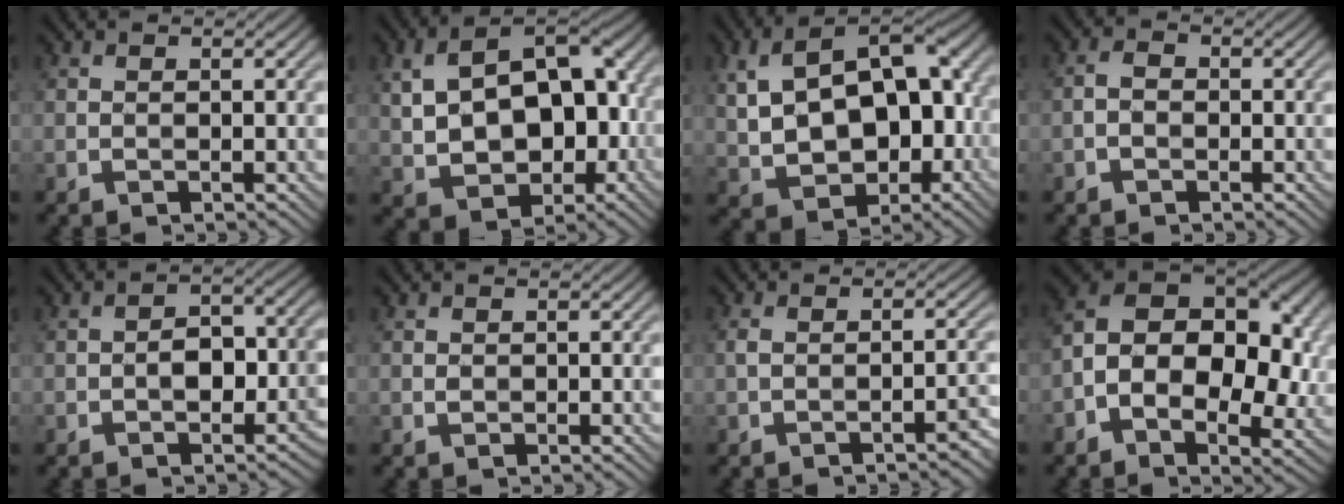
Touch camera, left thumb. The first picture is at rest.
{"total": 14.5, "force": [0.5, 9.3, 11.0], "torque": [-0.196, -0.004, 0.017]}
{"total": 15.7, "force": [1.1, 9.8, 12.2], "torque": [-0.220, -0.002, 0.031]}
{"total": 1.8, "force": [-0.8, 1.2, 1.1], "torque": [-0.020, 0.005, -0.022]}
{"total": 4.1, "force": [-1.4, 2.4, 3.0], "torque": [-0.042, 0.007, -0.025]}
{"total": 0.5, "force": [0.0, 0.5, 0.2], "torque": [-0.001, -0.003, -0.001]}
{"total": 3.5, "force": [-1.9, 1.3, 2.6], "torque": [-0.044, 0.003, -0.035]}
{"total": 14.6, "force": [-0.9, 9.5, 11.1], "torque": [-0.187, -0.001, -0.019]}